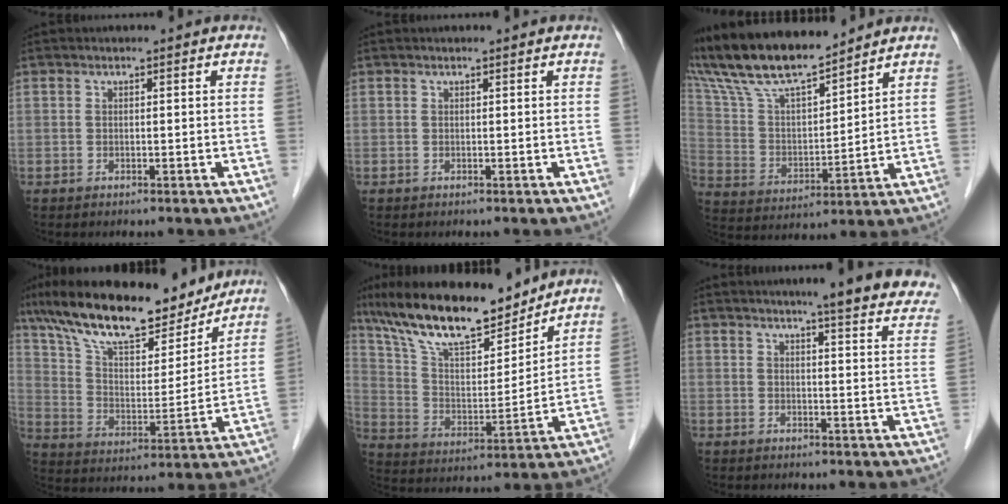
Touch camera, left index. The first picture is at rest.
{"total": 0.7, "force": [0.6, 0.0, 0.3], "torque": [-0.006, 0.012, 0.009]}
{"total": 15.5, "force": [13.8, 2.0, 6.7], "torque": [-0.140, 0.009, 0.267]}
{"total": 21.2, "force": [17.3, 5.5, 10.9], "torque": [-0.189, 0.013, 0.285]}
{"total": 18.0, "force": [14.9, 3.9, 9.3], "torque": [-0.168, 0.006, 0.270]}
{"total": 18.2, "force": [15.8, 1.1, 9.0], "torque": [-0.101, -0.028, 0.172]}